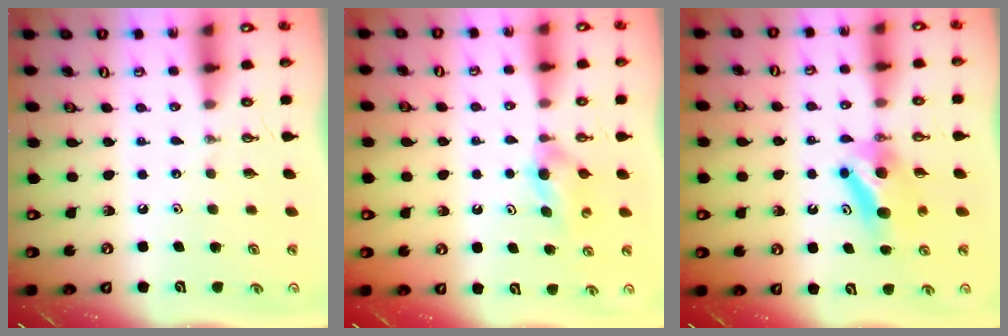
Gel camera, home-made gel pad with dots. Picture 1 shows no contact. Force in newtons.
{"total": 4.1, "press": 4.0, "slide": 0.9}
{"total": 7.1, "press": 6.2, "slide": 3.5}